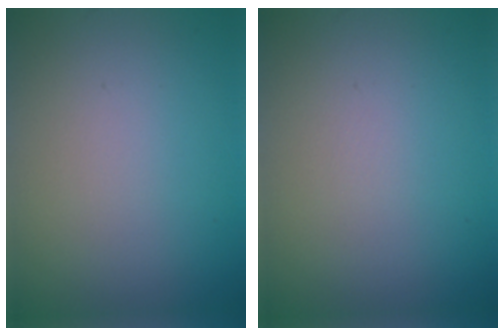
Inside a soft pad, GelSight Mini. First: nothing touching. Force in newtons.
{"total": 0.0}